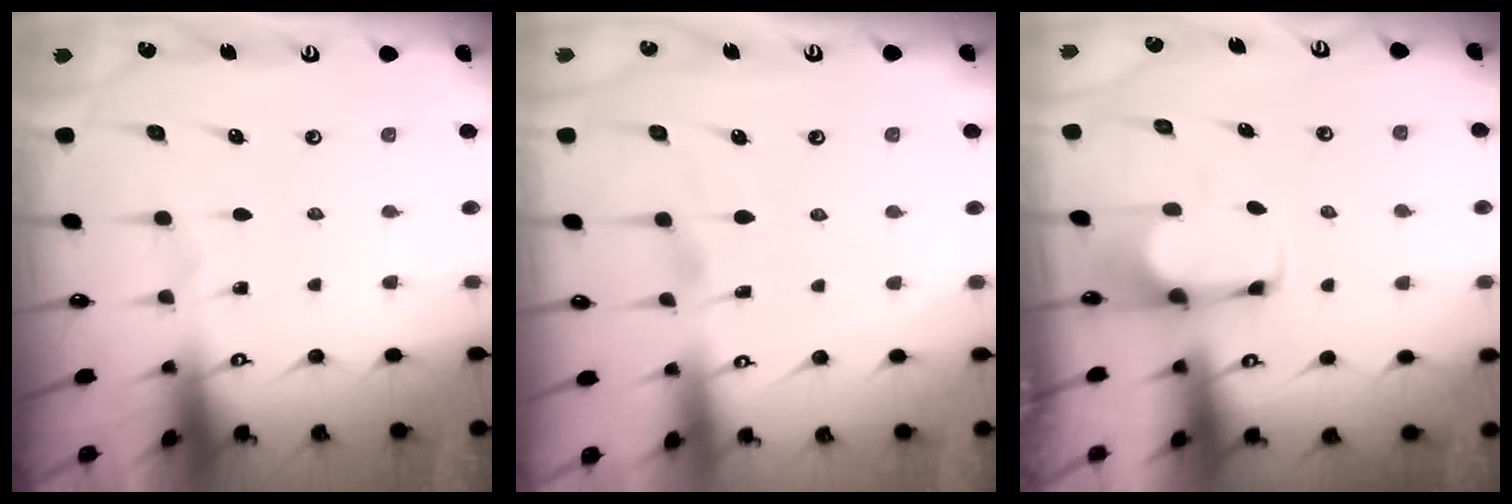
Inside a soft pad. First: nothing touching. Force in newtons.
{"total": 2.2, "press": 1.8, "slide": 1.2}
{"total": 2.3, "press": 2.2, "slide": 0.8}